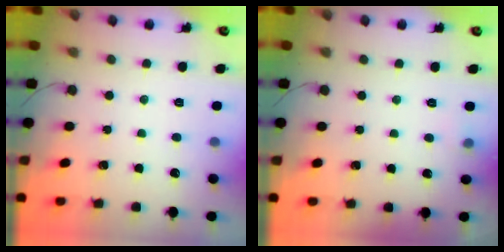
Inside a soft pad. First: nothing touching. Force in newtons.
{"total": 5.8, "press": 2.8, "slide": 5.1}